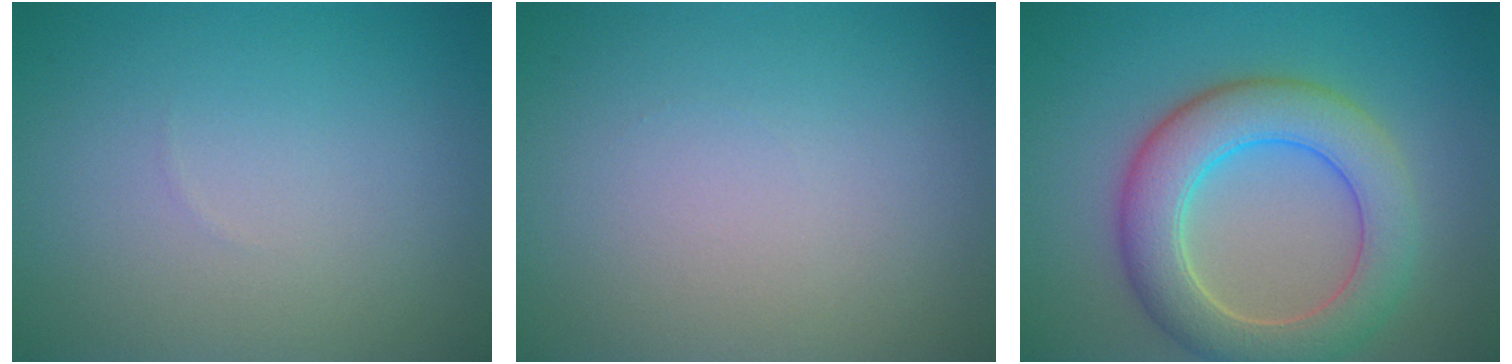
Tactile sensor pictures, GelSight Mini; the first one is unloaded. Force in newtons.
{"total": 0.0}
{"total": 7.1, "press": 7.1, "slide": 0.6}